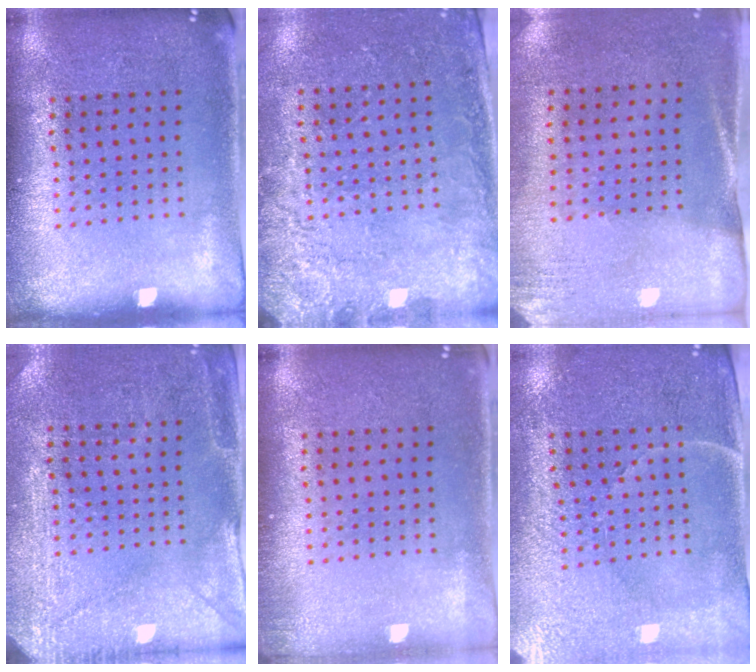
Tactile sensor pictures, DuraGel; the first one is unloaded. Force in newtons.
{"total": 2.6, "press": 2.3, "slide": 1.1}
{"total": 2.6, "press": 2.3, "slide": 1.3}
{"total": 2.9, "press": 2.8, "slide": 0.7}
{"total": 0.9, "press": 0.8, "slide": 0.3}
{"total": 3.5, "press": 3.3, "slide": 1.1}